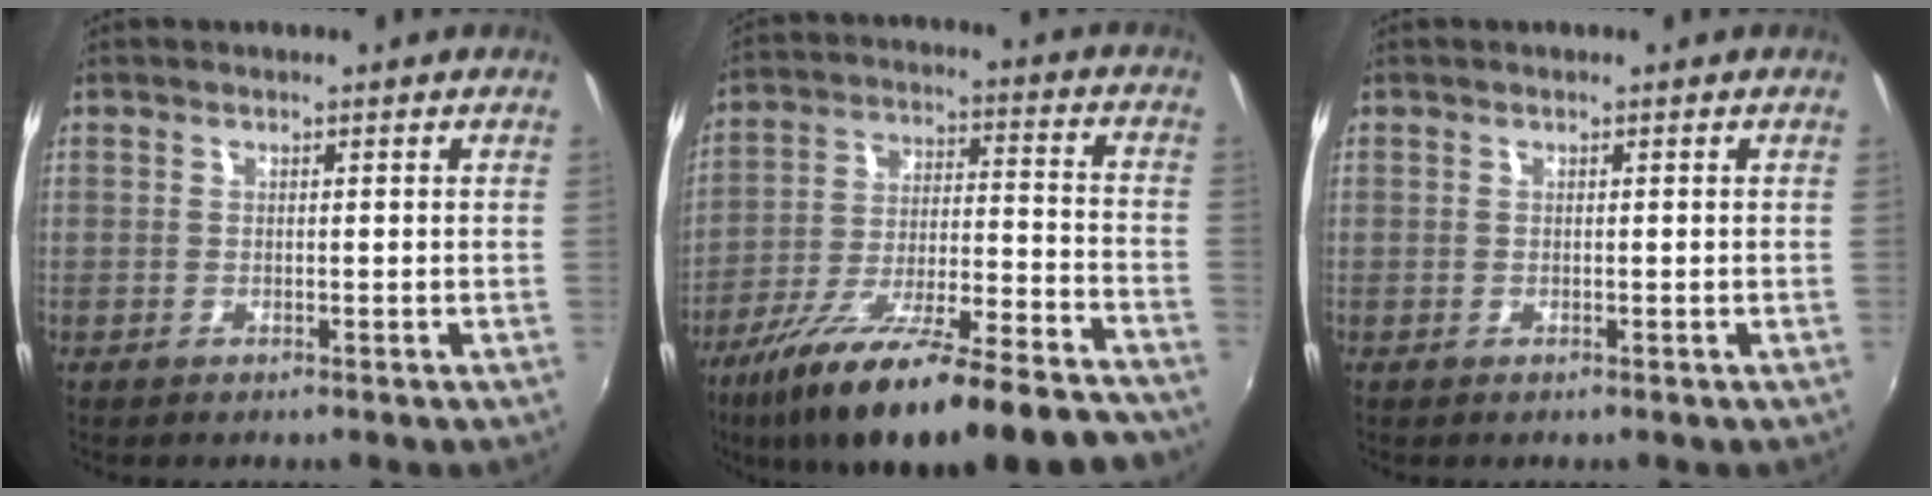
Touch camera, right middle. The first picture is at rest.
{"total": 27.0, "force": [-21.6, 5.2, 15.5], "torque": [-0.263, -0.055, -0.319]}
{"total": 0.0}